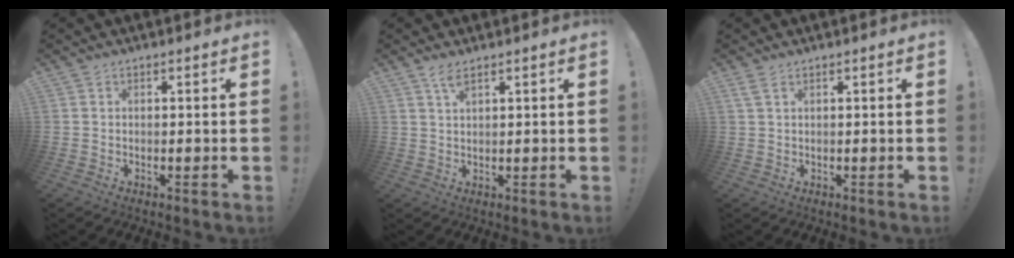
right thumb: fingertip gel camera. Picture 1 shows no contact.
{"total": 3.0, "force": [2.0, 0.5, 2.2], "torque": [-0.041, -0.007, 0.034]}
{"total": 2.0, "force": [1.0, 0.2, 1.7], "torque": [-0.034, 0.000, 0.019]}